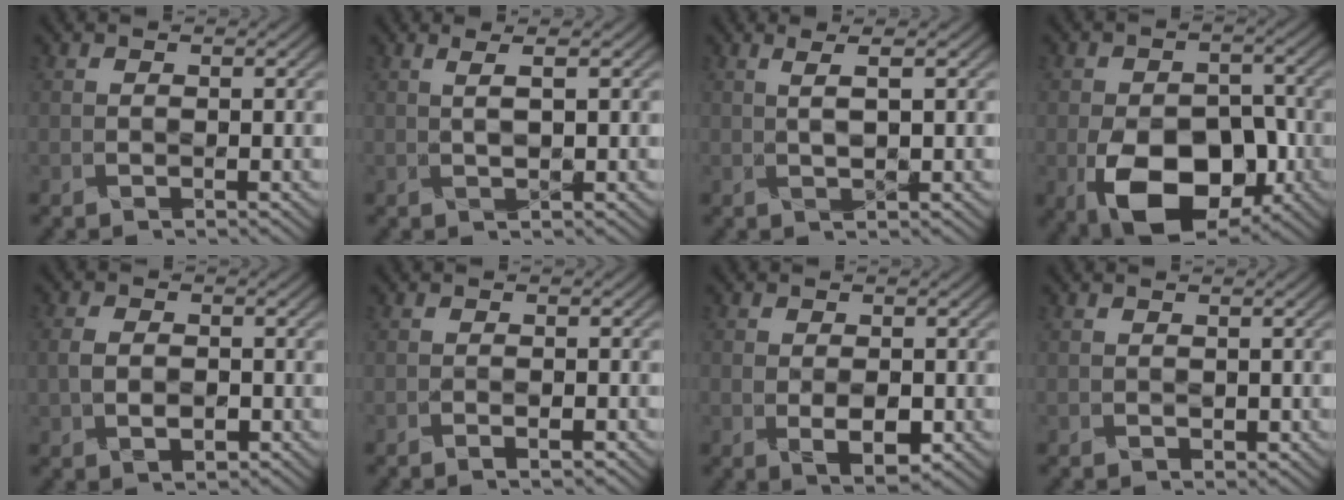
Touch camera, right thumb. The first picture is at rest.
{"total": 1.5, "force": [0.4, -1.0, 1.1], "torque": [-0.041, 0.001, 0.023]}
{"total": 1.8, "force": [0.5, -1.0, 1.4], "torque": [-0.047, 0.001, 0.026]}
{"total": 13.4, "force": [-5.2, 7.8, 9.6], "torque": [-0.182, -0.026, -0.081]}
{"total": 3.2, "force": [-0.7, 1.8, 2.5], "torque": [-0.068, -0.002, -0.001]}
{"total": 1.7, "force": [-1.2, 0.2, 1.1], "torque": [-0.011, 0.000, -0.015]}
{"total": 4.3, "force": [-1.0, 2.6, 3.3], "torque": [-0.065, -0.009, -0.008]}
{"total": 0.9, "force": [0.1, 0.9, 0.3], "torque": [-0.012, 0.000, 0.007]}